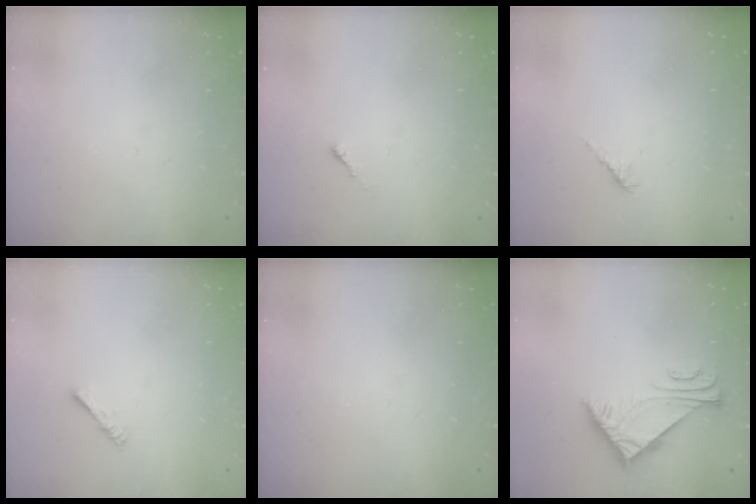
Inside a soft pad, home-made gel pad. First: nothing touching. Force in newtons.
{"total": 0.0}
{"total": 2.6, "press": 2.4, "slide": 0.7}
{"total": 2.2, "press": 2.1, "slide": 0.5}
{"total": 0.0}
{"total": 5.5, "press": 5.5, "slide": 0.9}